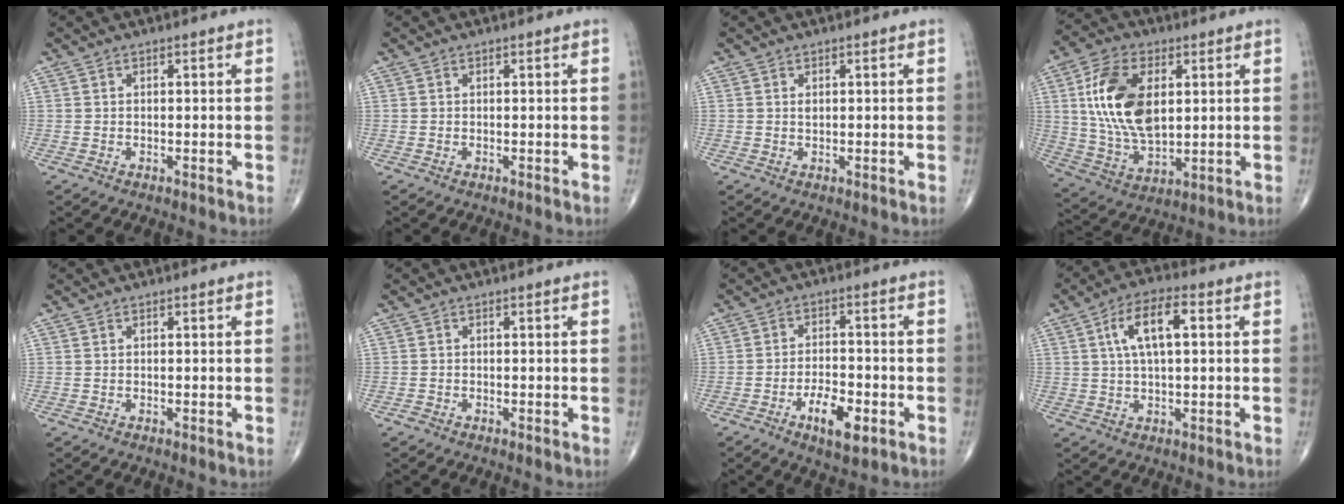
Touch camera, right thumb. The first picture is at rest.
{"total": 0.0}
{"total": 0.8, "force": [0.3, 0.5, 0.6], "torque": [-0.008, -0.001, 0.006]}
{"total": 16.9, "force": [3.5, 9.5, 13.5], "torque": [-0.249, -0.009, 0.070]}
{"total": 0.0}
{"total": 0.6, "force": [-0.4, 0.4, 0.1], "torque": [-0.005, 0.000, -0.013]}
{"total": 7.6, "force": [-3.3, 3.2, 6.0], "torque": [-0.096, 0.014, -0.054]}
{"total": 9.3, "force": [2.3, 3.7, 8.2], "torque": [-0.146, 0.015, 0.035]}